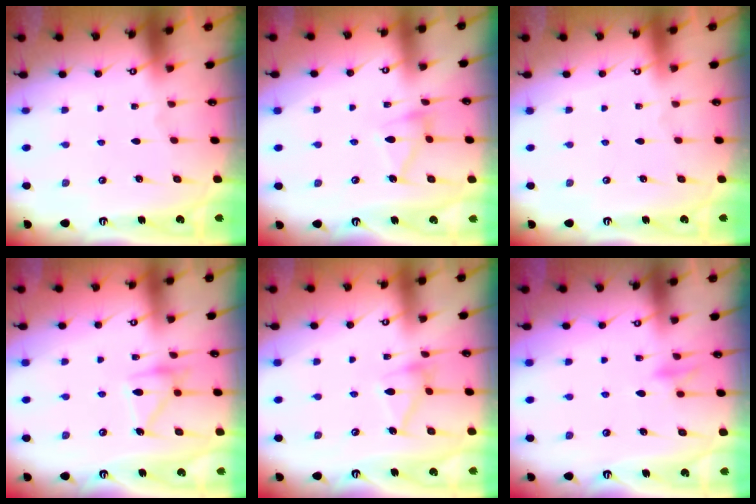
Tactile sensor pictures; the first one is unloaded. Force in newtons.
{"total": 10.2, "press": 10.1, "slide": 0.6}
{"total": 4.0, "press": 4.0, "slide": 0.1}
{"total": 13.6, "press": 13.6, "slide": 0.7}
{"total": 12.5, "press": 12.5, "slide": 0.3}
{"total": 9.0, "press": 9.0, "slide": 0.3}